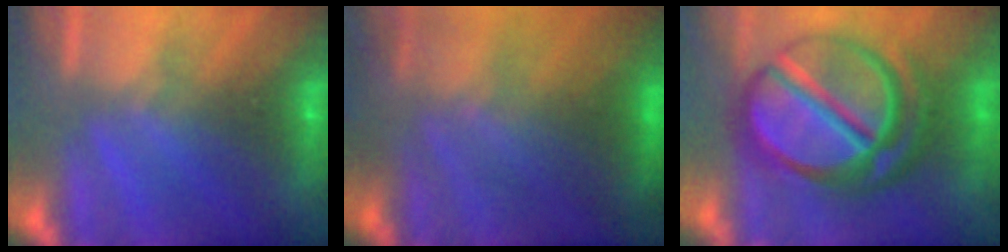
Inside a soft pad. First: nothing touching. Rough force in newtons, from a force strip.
{"total": 7.1}
{"total": 10.1}